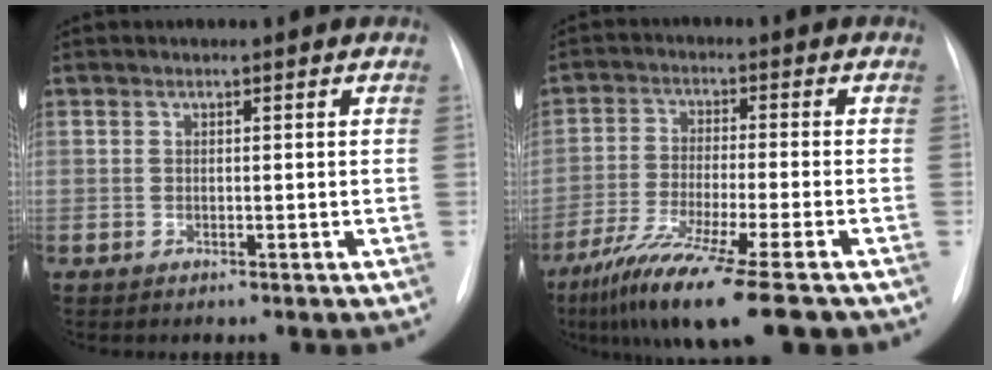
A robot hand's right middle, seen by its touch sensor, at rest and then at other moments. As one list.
[{"total": 14.9, "force": [-10.6, 0.4, 10.5], "torque": [-0.192, -0.048, -0.176]}]